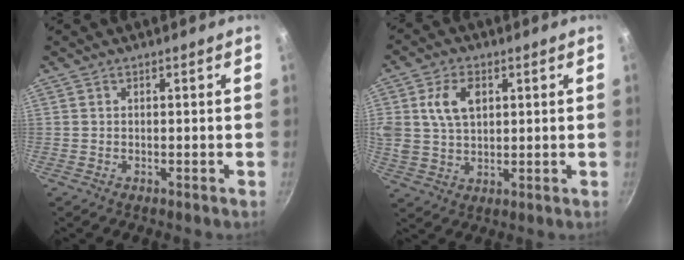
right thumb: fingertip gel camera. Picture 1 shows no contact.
{"total": 9.1, "force": [2.7, 6.0, 6.2], "torque": [-0.103, 0.000, 0.047]}